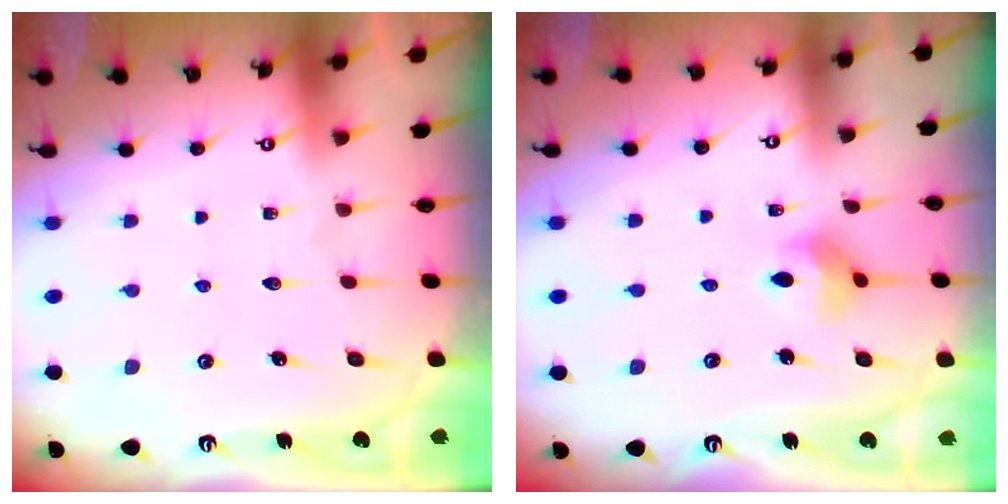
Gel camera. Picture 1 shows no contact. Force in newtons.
{"total": 4.6, "press": 4.6, "slide": 0.6}